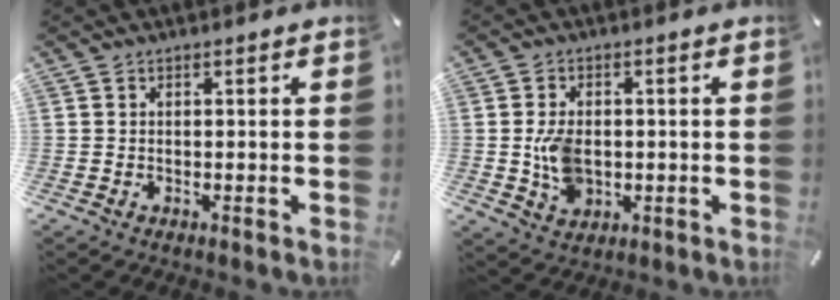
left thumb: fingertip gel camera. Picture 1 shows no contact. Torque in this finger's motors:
{"motor_torque": [-0.18, 0.55, 0.02, 0.06, 0.13]}